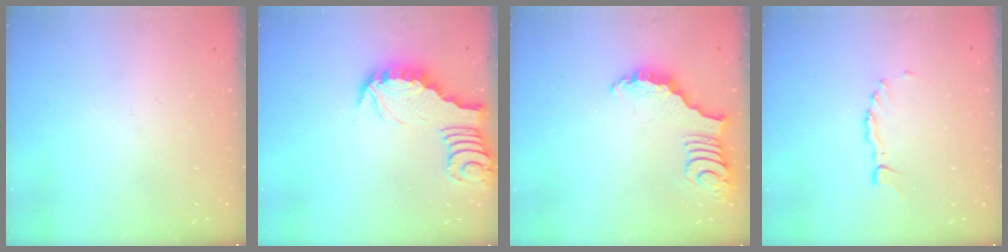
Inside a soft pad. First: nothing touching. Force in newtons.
{"total": 2.6, "press": 2.6, "slide": 0.2}
{"total": 3.4, "press": 3.4, "slide": 0.5}
{"total": 2.3, "press": 2.2, "slide": 0.4}